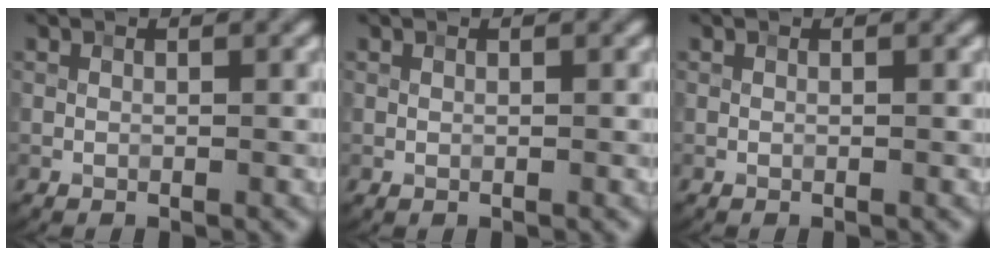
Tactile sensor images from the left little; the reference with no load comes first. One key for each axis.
{"total": 0.0}
{"total": 0.0}